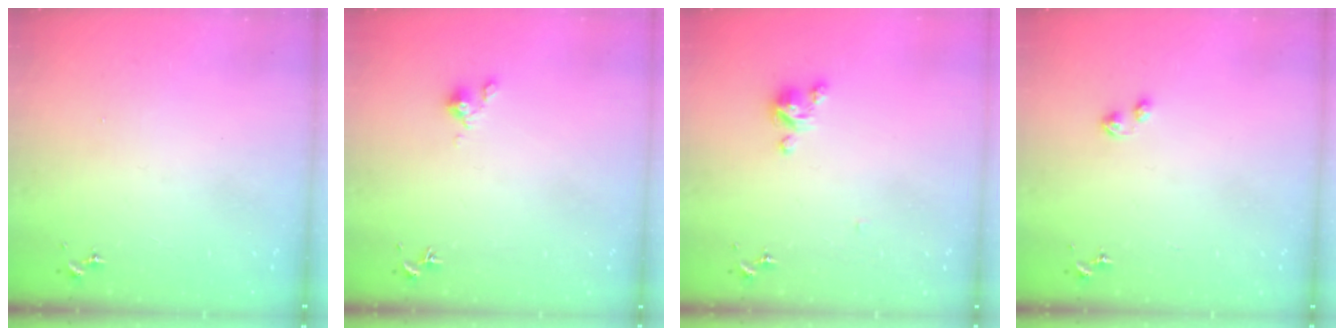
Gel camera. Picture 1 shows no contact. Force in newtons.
{"total": 3.7, "press": 3.7, "slide": 0.4}
{"total": 3.8, "press": 3.8, "slide": 0.2}
{"total": 3.0, "press": 3.0, "slide": 0.5}